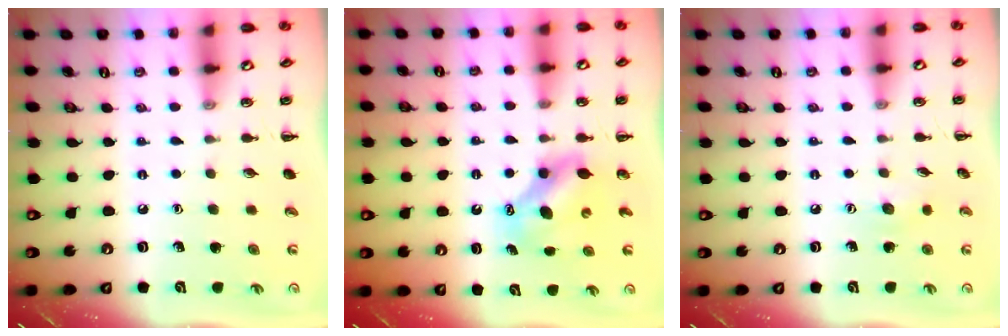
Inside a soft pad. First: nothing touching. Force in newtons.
{"total": 7.1, "press": 7.0, "slide": 1.1}
{"total": 5.6, "press": 5.5, "slide": 1.1}